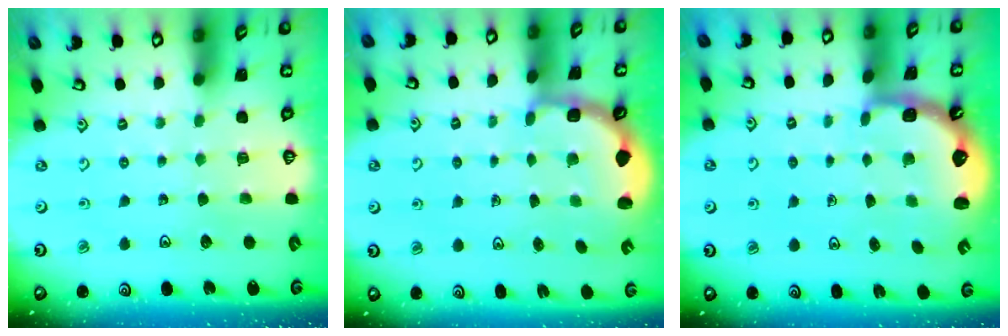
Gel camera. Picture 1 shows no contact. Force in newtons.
{"total": 2.7, "press": 2.1, "slide": 1.7}
{"total": 2.3, "press": 2.0, "slide": 1.2}